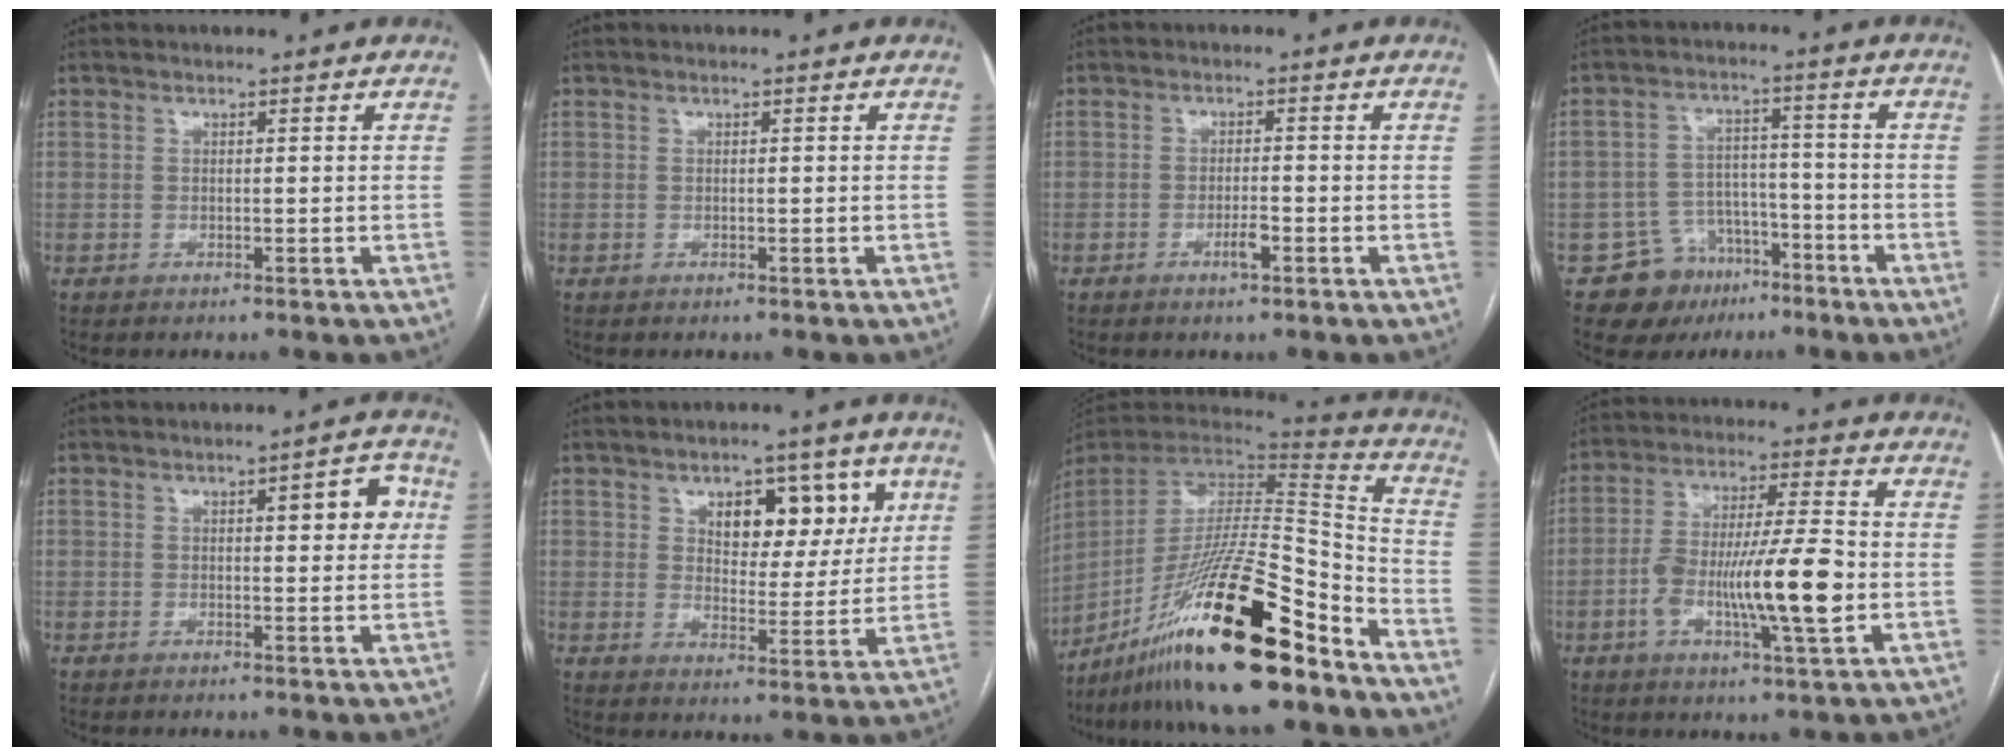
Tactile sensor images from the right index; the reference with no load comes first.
{"total": 0.0}
{"total": 2.5, "force": [-1.2, 0.5, 2.2], "torque": [-0.038, 0.000, -0.020]}
{"total": 9.0, "force": [-5.5, 6.9, 1.7], "torque": [-0.019, 0.030, -0.077]}
{"total": 5.3, "force": [1.3, 1.6, 4.8], "torque": [-0.057, 0.015, 0.014]}
{"total": 9.7, "force": [4.4, 5.3, 6.9], "torque": [-0.084, 0.014, 0.068]}
{"total": 26.4, "force": [-17.8, 2.9, 19.2], "torque": [-0.332, -0.017, -0.309]}
{"total": 14.6, "force": [-3.2, 1.6, 14.2], "torque": [-0.257, 0.003, -0.054]}